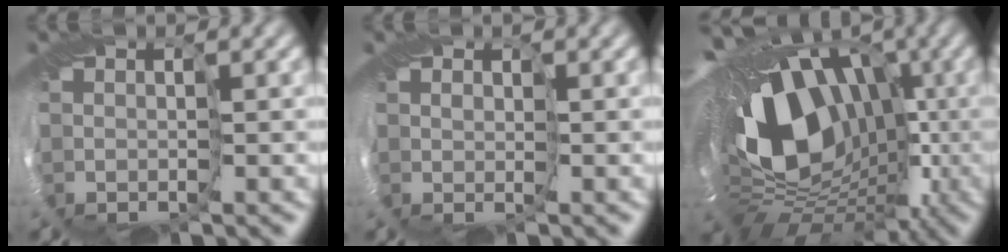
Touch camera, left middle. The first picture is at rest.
{"total": 1.0, "force": [0.2, 0.9, 0.3], "torque": [-0.004, 0.000, 0.002]}
{"total": 18.7, "force": [-0.8, 13.6, 12.7], "torque": [-0.200, -0.028, -0.011]}